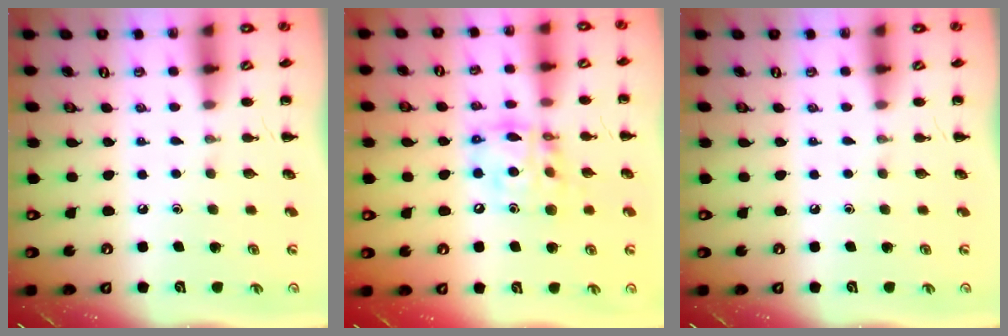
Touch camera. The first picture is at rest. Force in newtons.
{"total": 14.6, "press": 14.2, "slide": 3.7}
{"total": 0.0}